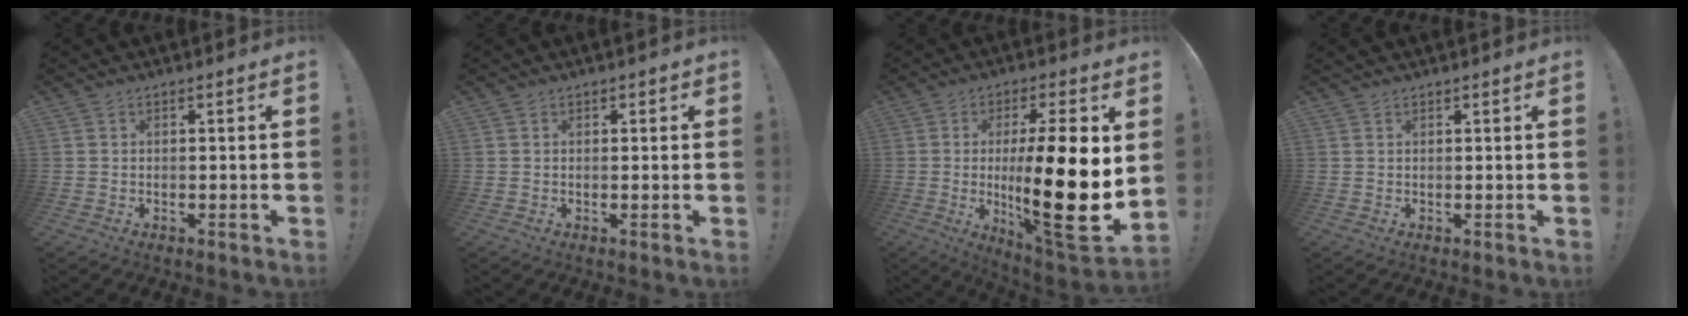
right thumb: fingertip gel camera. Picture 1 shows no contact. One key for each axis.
{"total": 0.6, "fx": 0.4, "fy": 0.4, "fz": 0.1, "tx": 0.002, "ty": -0.002, "tz": 0.008}
{"total": 23.1, "fx": -0.6, "fy": 4.3, "fz": 22.7, "tx": -0.384, "ty": -0.022, "tz": -0.010}
{"total": 0.6, "fx": 0.6, "fy": -0.2, "fz": 0.1, "tx": 0.004, "ty": -0.002, "tz": 0.010}